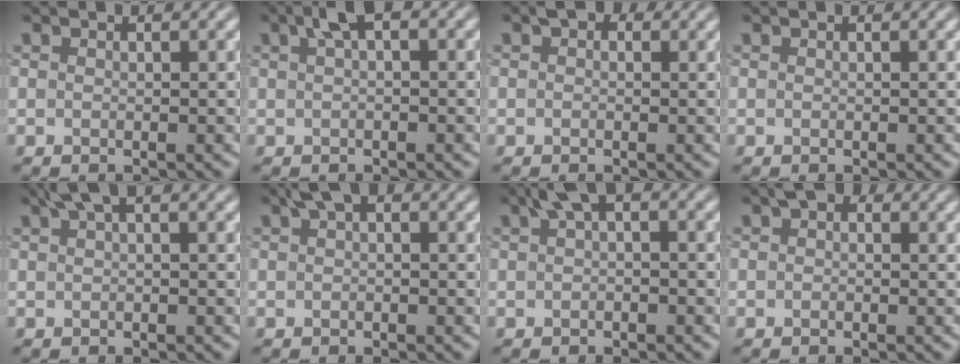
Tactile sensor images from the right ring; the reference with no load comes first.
{"total": 2.1, "force": [0.8, 0.7, 1.8], "torque": [-0.027, 0.014, 0.011]}
{"total": 1.3, "force": [0.6, 1.0, 0.7], "torque": [0.001, 0.004, -0.011]}
{"total": 0.0}
{"total": 1.6, "force": [1.0, 0.4, 1.2], "torque": [-0.019, 0.009, 0.016]}
{"total": 1.6, "force": [0.7, 0.8, 1.2], "torque": [-0.017, 0.011, 0.006]}
{"total": 2.4, "force": [0.7, 1.1, 2.0], "torque": [-0.029, 0.014, 0.006]}
{"total": 1.2, "force": [0.4, 0.8, 0.8], "torque": [-0.011, 0.004, -0.004]}